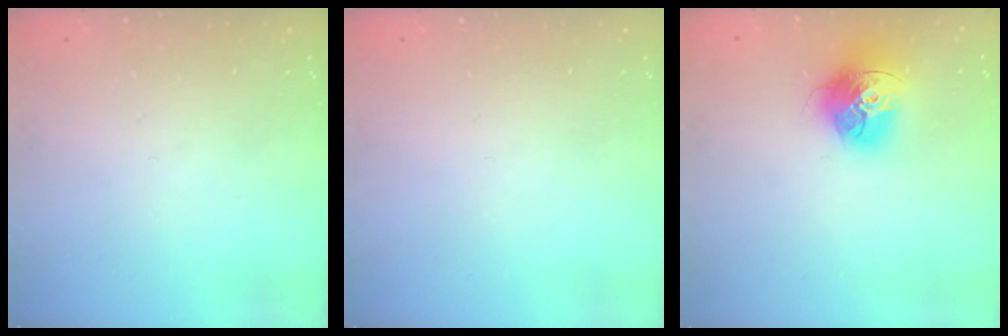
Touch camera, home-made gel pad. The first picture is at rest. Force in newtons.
{"total": 0.0}
{"total": 15.9, "press": 15.8, "slide": 1.7}